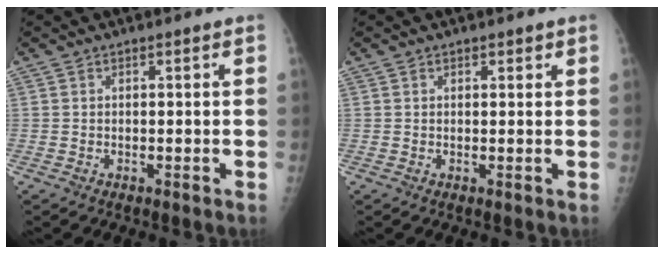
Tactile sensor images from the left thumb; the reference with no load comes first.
{"total": 1.1, "force": [0.7, 0.7, 0.4], "torque": [0.009, -0.003, 0.005]}